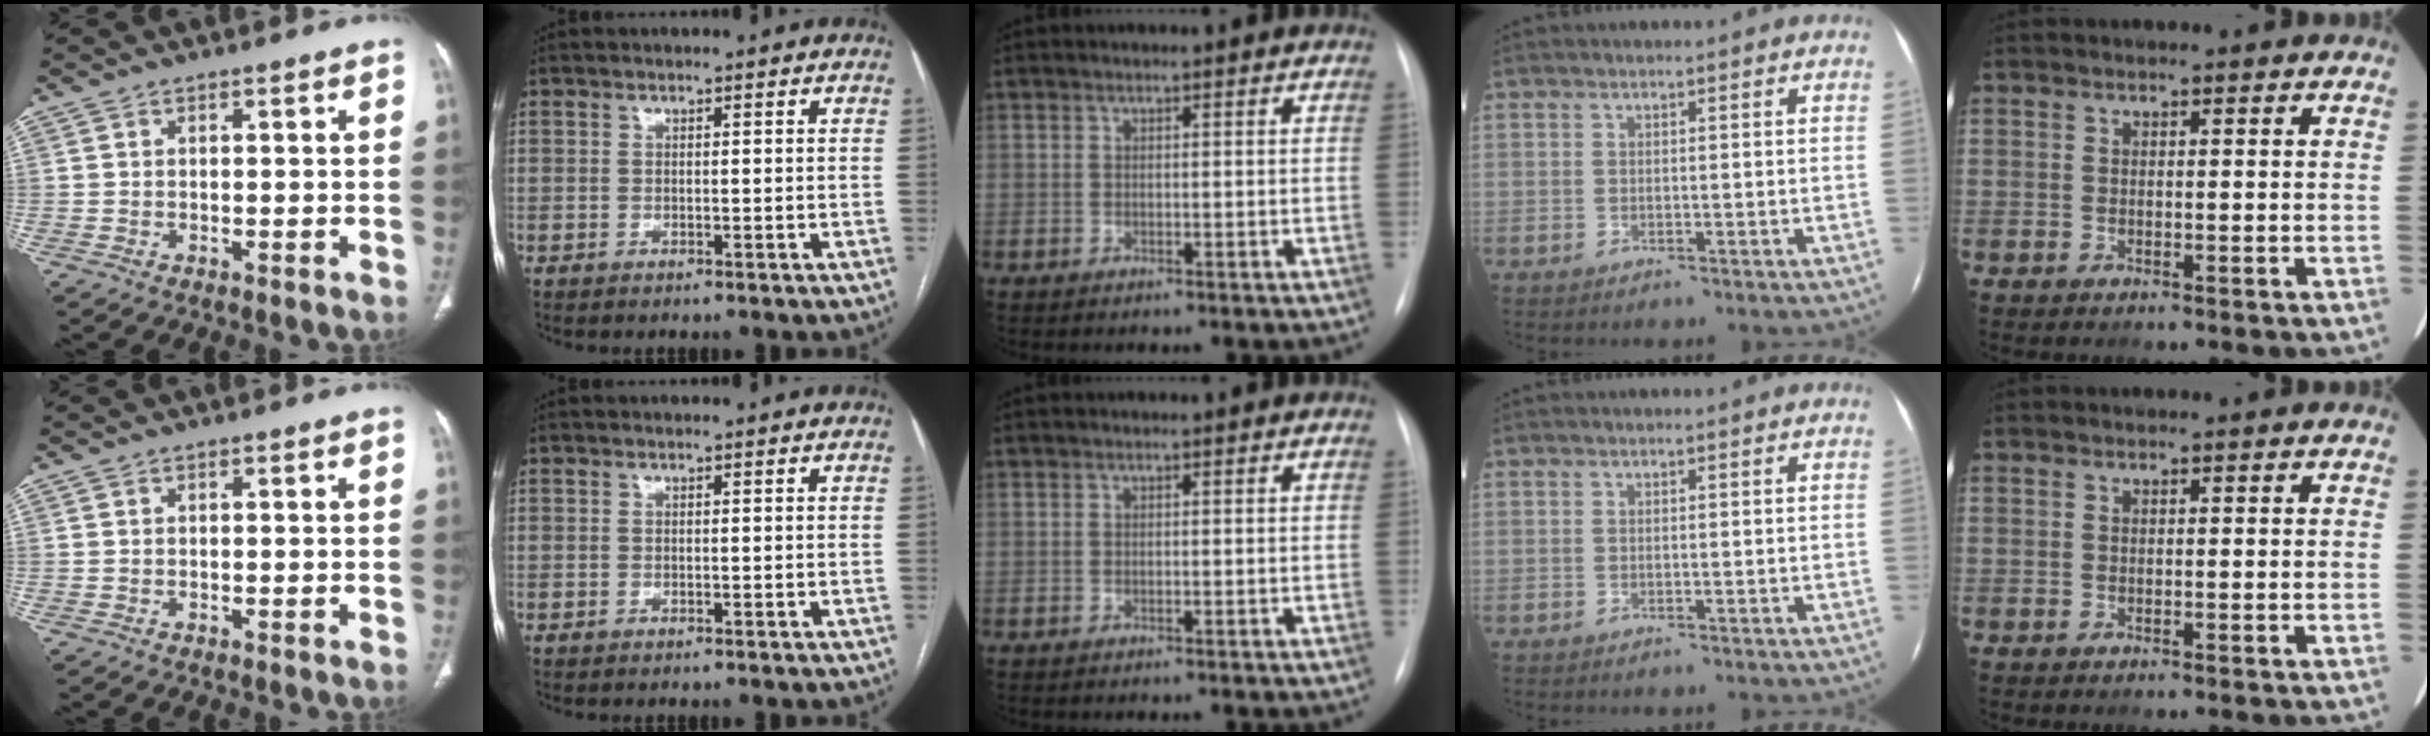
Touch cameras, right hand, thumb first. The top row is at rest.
{}